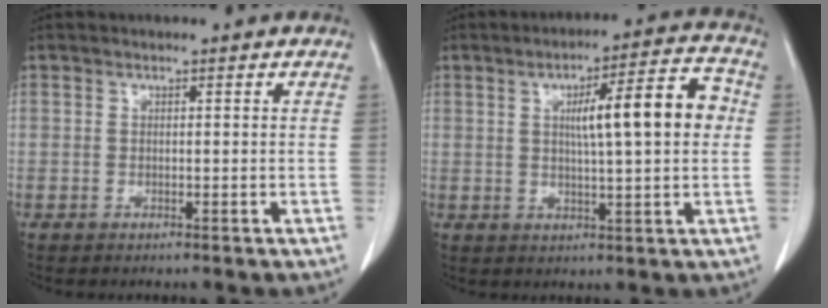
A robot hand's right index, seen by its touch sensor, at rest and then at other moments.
{"total": 11.2, "force": [1.6, 1.3, 11.0], "torque": [-0.159, 0.024, 0.024]}